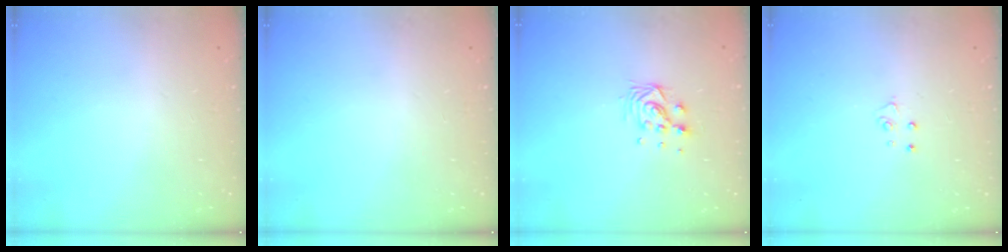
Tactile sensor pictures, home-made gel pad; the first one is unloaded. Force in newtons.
{"total": 0.0}
{"total": 7.0, "press": 7.0, "slide": 0.4}
{"total": 3.1, "press": 3.1, "slide": 0.3}